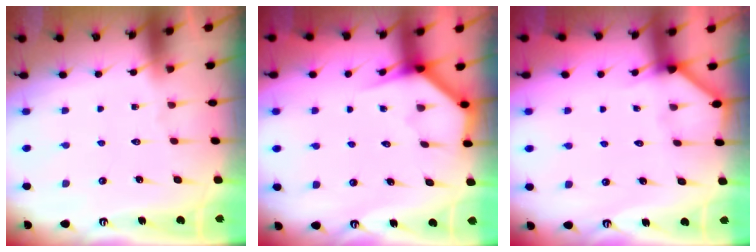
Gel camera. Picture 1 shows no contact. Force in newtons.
{"total": 3.7, "press": 3.7, "slide": 0.2}
{"total": 2.9, "press": 2.9, "slide": 0.3}